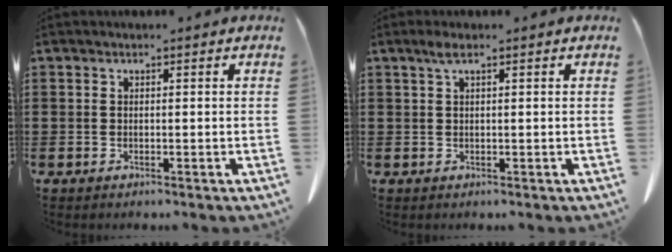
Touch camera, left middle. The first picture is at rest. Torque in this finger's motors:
{"motor_torque": [0.46, 0.06, 0.02, 0.02]}